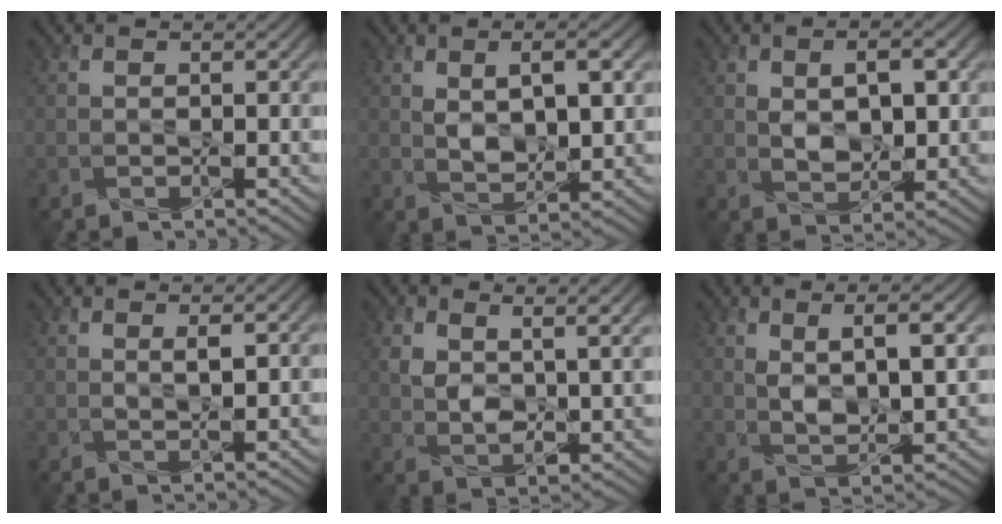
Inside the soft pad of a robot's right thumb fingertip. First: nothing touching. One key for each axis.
{"total": 5.9, "fx": 1.6, "fy": 3.0, "fz": 4.8, "tx": -0.090, "ty": -0.003, "tz": 0.033}
{"total": 5.7, "fx": 0.9, "fy": 3.4, "fz": 4.5, "tx": -0.082, "ty": -0.002, "tz": 0.020}
{"total": 1.5, "fx": 0.8, "fy": 0.3, "fz": 1.2, "tx": -0.027, "ty": -0.002, "tz": 0.017}
{"total": 6.4, "fx": 2.4, "fy": 3.3, "fz": 4.9, "tx": -0.104, "ty": -0.007, "tz": 0.045}
{"total": 6.0, "fx": 2.0, "fy": 2.3, "fz": 5.1, "tx": -0.095, "ty": -0.003, "tz": 0.038}